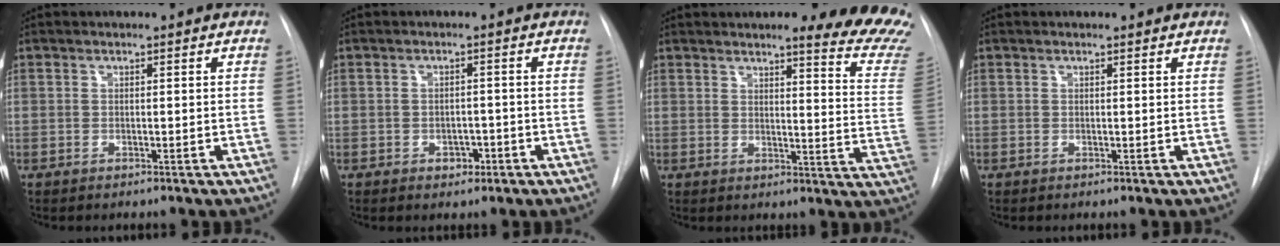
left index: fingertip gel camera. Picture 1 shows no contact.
{"total": 2.3, "force": [-1.1, 1.6, 1.2], "torque": [-0.013, 0.004, -0.008]}
{"total": 15.8, "force": [14.1, 0.5, 7.0], "torque": [-0.070, -0.101, 0.138]}
{"total": 1.0, "force": [1.0, 0.1, 0.2], "torque": [-0.012, 0.009, 0.013]}